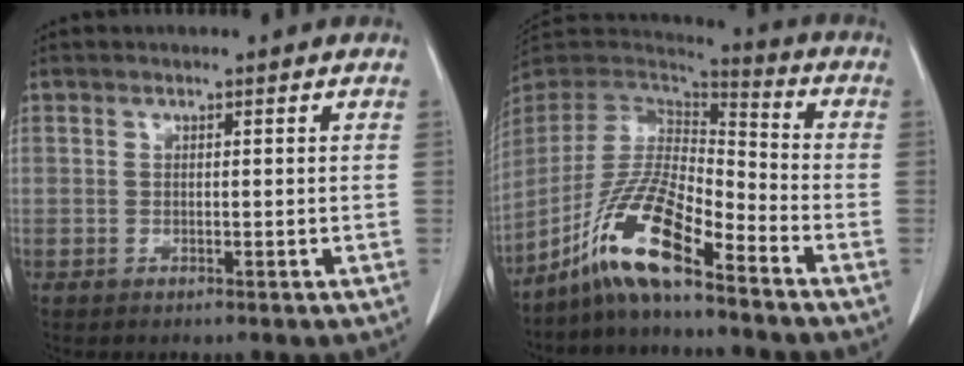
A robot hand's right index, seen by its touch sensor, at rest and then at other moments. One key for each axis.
{"total": 12.6, "fx": -8.5, "fy": 1.9, "fz": 9.1, "tx": -0.186, "ty": 0.004, "tz": -0.165}